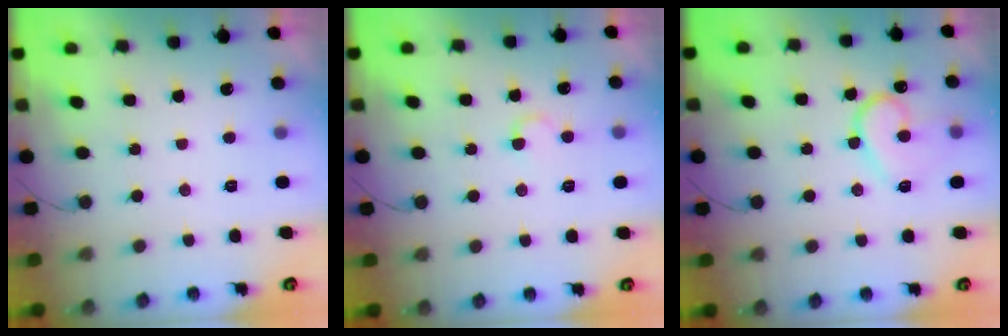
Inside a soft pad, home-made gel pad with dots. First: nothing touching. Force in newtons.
{"total": 4.4, "press": 4.4, "slide": 0.3}
{"total": 13.1, "press": 13.1, "slide": 1.1}